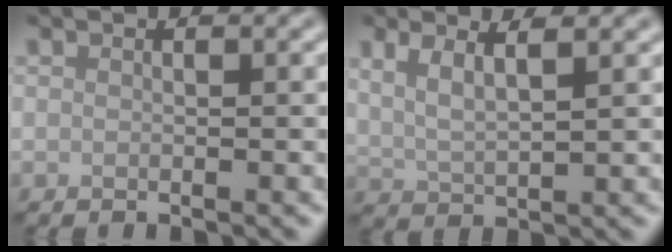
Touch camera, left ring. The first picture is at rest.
{"total": 3.6, "force": [1.8, 1.1, 2.9], "torque": [-0.057, 0.004, 0.032]}